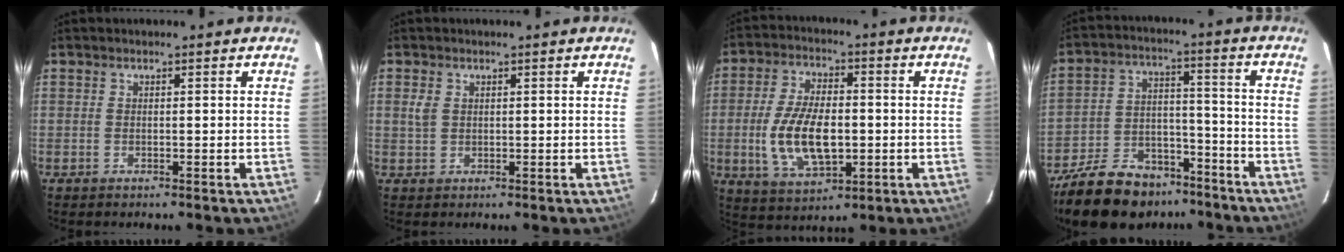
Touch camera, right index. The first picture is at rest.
{"total": 2.2, "force": [0.6, 1.6, 1.2], "torque": [-0.025, 0.004, 0.013]}
{"total": 13.3, "force": [-1.9, 6.5, 11.4], "torque": [-0.230, -0.004, -0.027]}
{"total": 21.0, "force": [-16.2, 10.1, 8.7], "torque": [-0.201, 0.020, -0.244]}